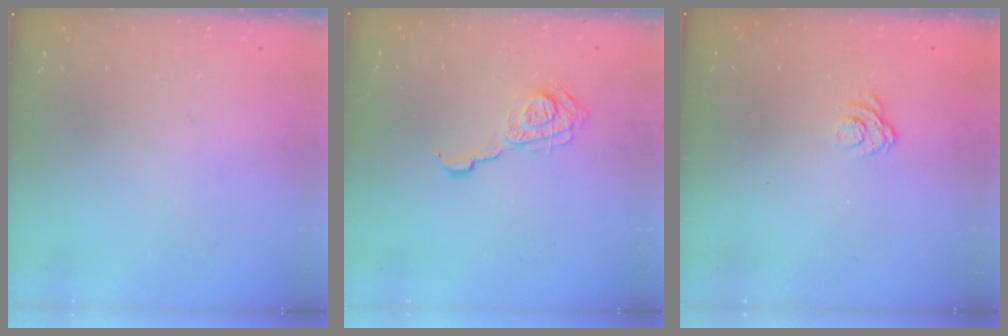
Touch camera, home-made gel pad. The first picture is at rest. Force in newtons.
{"total": 10.4, "press": 10.4, "slide": 0.4}
{"total": 5.1, "press": 4.9, "slide": 1.3}